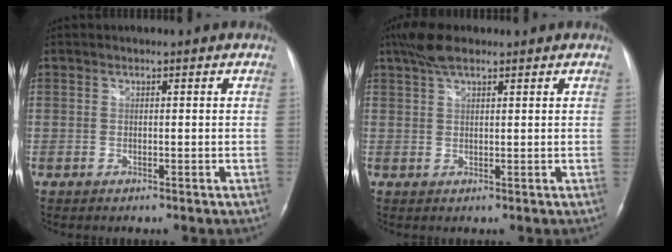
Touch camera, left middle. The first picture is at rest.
{"total": 5.0, "force": [3.6, 1.4, 3.1], "torque": [-0.070, 0.017, 0.069]}